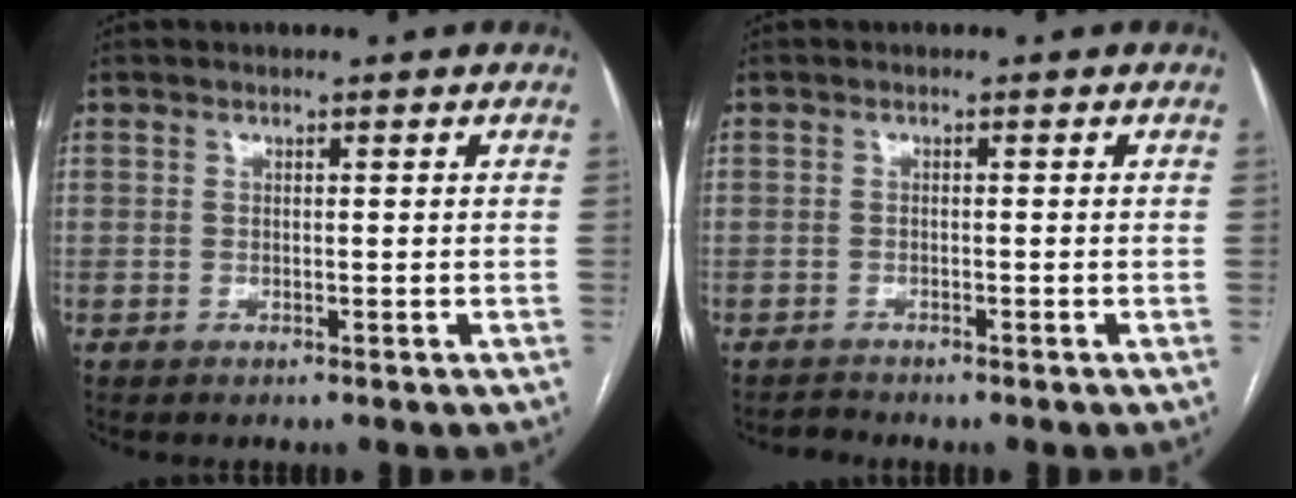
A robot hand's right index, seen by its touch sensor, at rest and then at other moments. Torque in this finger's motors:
{"motor_torque": [-0.03, -0.07, 0.06, 0.00]}